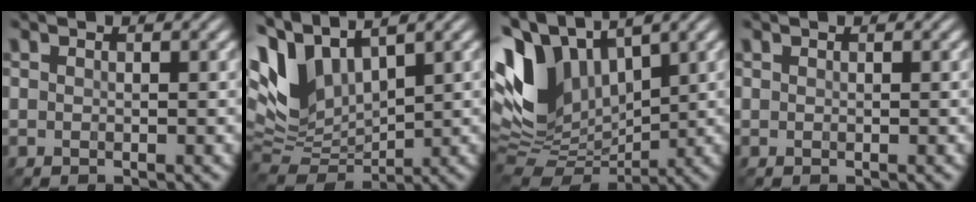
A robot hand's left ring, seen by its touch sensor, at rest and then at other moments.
{"total": 7.9, "force": [3.6, 4.3, 5.6], "torque": [-0.138, 0.007, 0.071]}
{"total": 11.0, "force": [4.0, 6.6, 7.8], "torque": [-0.181, 0.013, 0.072]}
{"total": 0.0}